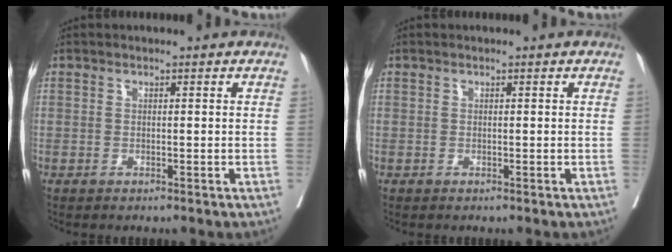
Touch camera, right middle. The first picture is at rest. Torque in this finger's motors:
{"motor_torque": [0.02, -0.05, 0.00, 0.00]}